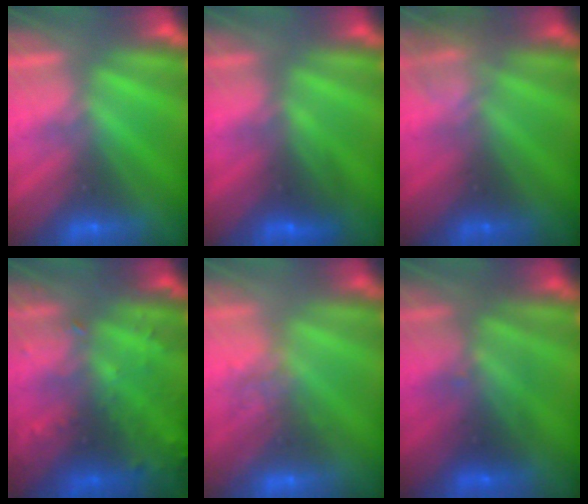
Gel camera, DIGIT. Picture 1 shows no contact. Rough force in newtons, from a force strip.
{"total": 2.7}
{"total": 2.3}
{"total": 7.8}
{"total": 2.8}
{"total": 2.3}